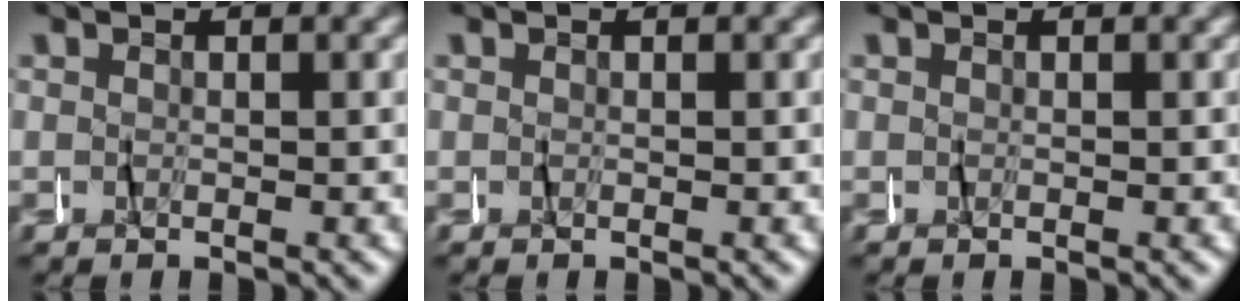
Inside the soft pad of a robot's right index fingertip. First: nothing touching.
{"total": 0.0}
{"total": 0.0}